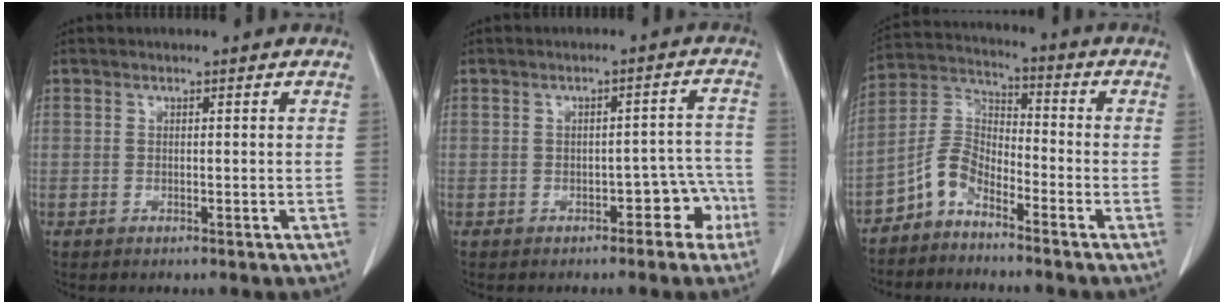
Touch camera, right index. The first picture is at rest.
{"total": 4.7, "force": [-2.4, 2.6, 3.1], "torque": [-0.024, 0.028, -0.026]}
{"total": 6.2, "force": [-4.6, 2.8, 3.0], "torque": [-0.067, 0.019, -0.101]}